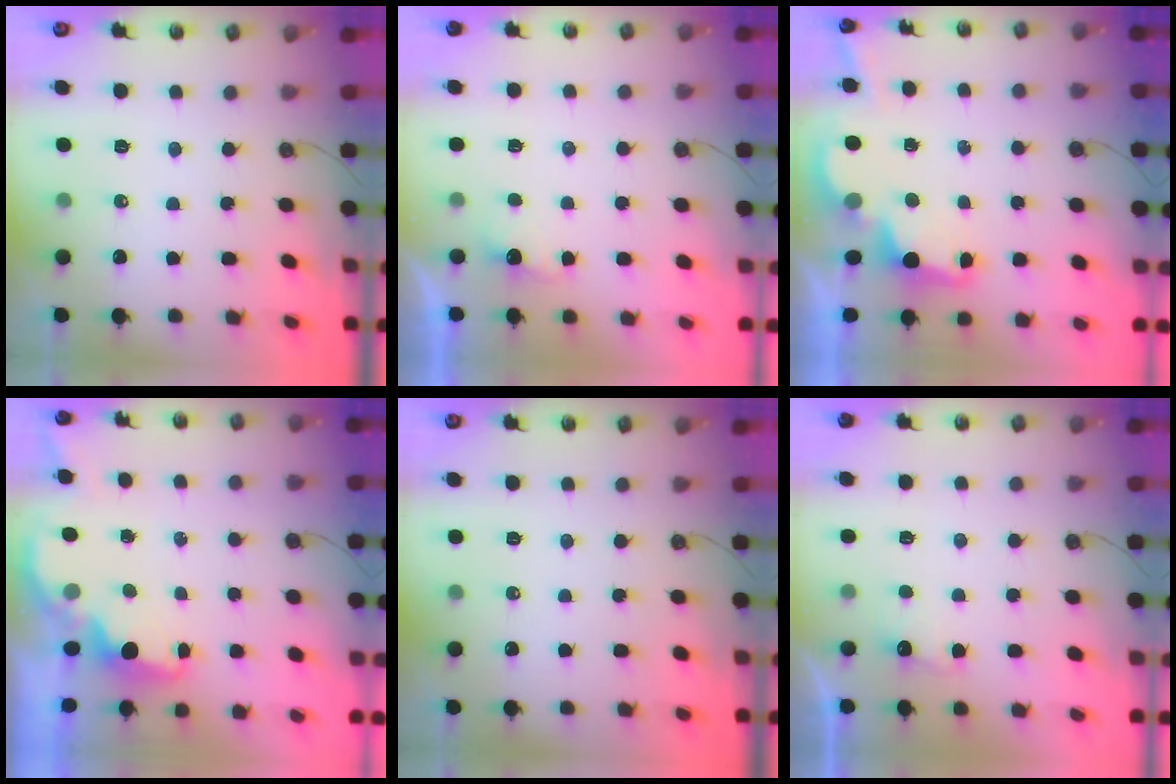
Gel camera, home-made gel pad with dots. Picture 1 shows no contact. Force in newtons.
{"total": 2.4, "press": 2.3, "slide": 0.7}
{"total": 2.5, "press": 2.4, "slide": 0.8}
{"total": 1.8, "press": 1.7, "slide": 0.7}
{"total": 0.0}
{"total": 2.4, "press": 2.2, "slide": 0.9}